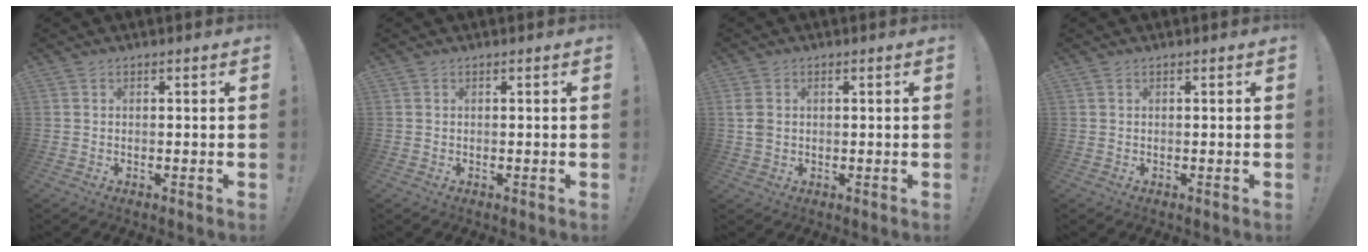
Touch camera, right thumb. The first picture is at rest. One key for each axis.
{"total": 0.0}
{"total": 3.1, "fx": 0.7, "fy": 2.3, "fz": 1.9, "tx": -0.040, "ty": 0.000, "tz": 0.012}
{"total": 0.0}